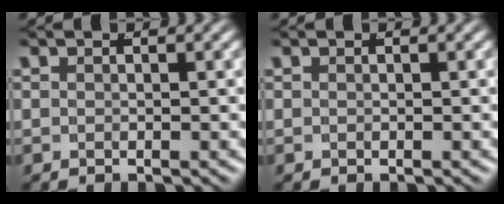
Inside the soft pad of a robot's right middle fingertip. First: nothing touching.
{"total": 0.0}